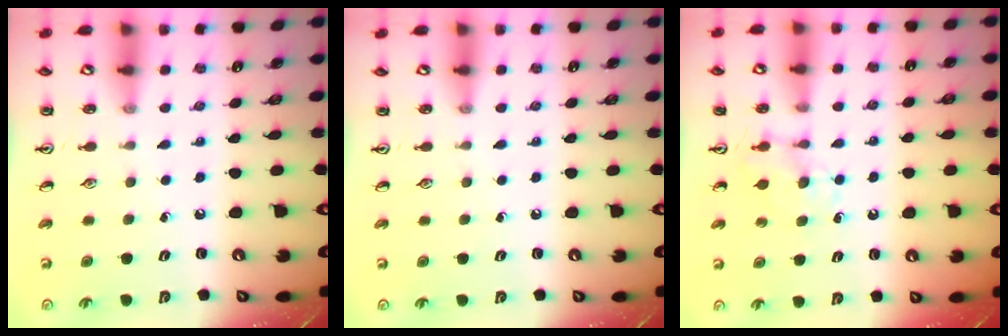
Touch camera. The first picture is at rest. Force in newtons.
{"total": 0.0}
{"total": 4.5, "press": 4.5, "slide": 0.6}